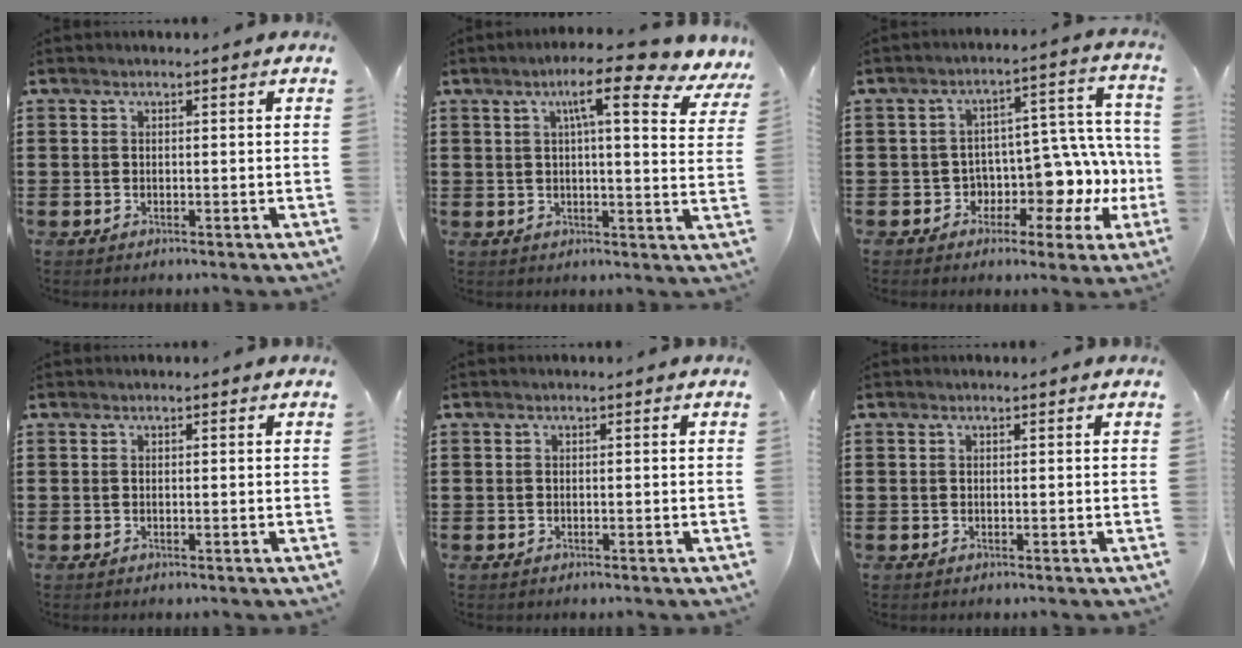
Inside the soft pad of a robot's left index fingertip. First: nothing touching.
{"total": 9.2, "force": [6.1, 0.9, 6.8], "torque": [-0.121, -0.020, 0.096]}
{"total": 7.4, "force": [-0.7, 5.7, 4.6], "torque": [-0.077, -0.028, -0.010]}
{"total": 0.0}
{"total": 0.0}
{"total": 0.0}